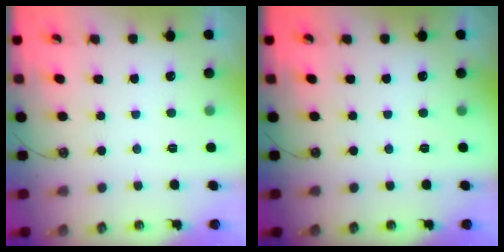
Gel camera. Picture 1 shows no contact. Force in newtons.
{"total": 0.0}